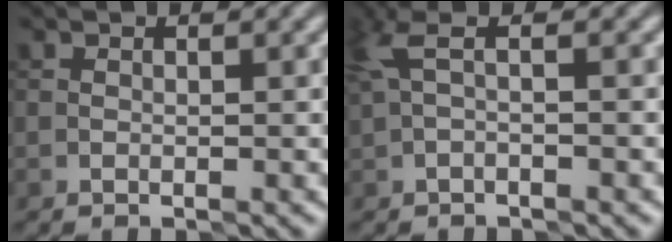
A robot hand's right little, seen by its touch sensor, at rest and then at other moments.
{"total": 2.4, "force": [0.5, 0.5, 2.3], "torque": [-0.051, 0.007, 0.008]}